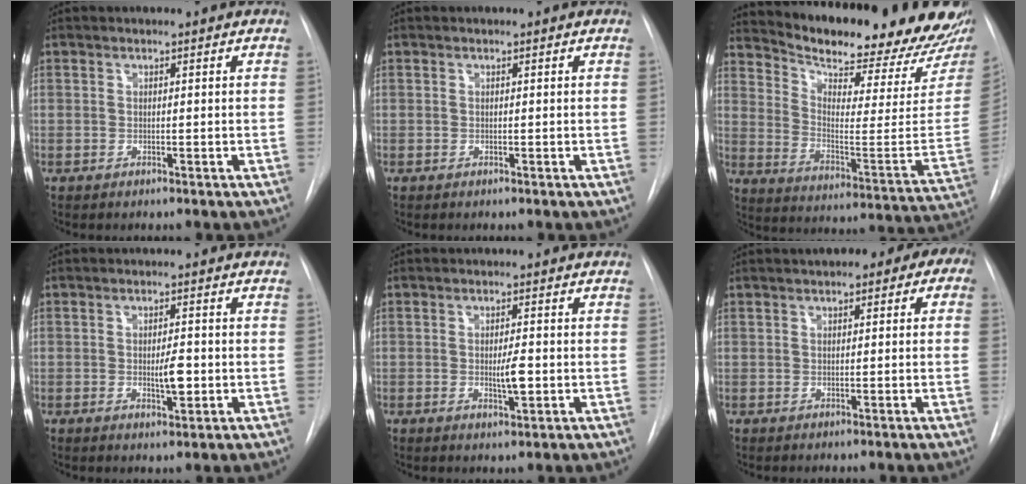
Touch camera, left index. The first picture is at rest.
{"total": 0.0}
{"total": 26.6, "force": [23.4, 4.4, 11.8], "torque": [-0.195, -0.083, 0.311]}
{"total": 3.4, "force": [-0.5, 1.0, 3.2], "torque": [-0.055, -0.003, -0.005]}
{"total": 3.2, "force": [-0.5, 0.7, 3.1], "torque": [-0.054, -0.004, -0.006]}
{"total": 7.8, "force": [3.7, 3.2, 6.1], "torque": [-0.068, 0.036, 0.043]}